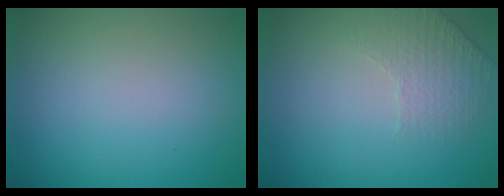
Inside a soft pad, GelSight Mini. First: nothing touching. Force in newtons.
{"total": 1.7, "press": 1.3, "slide": 1.1}